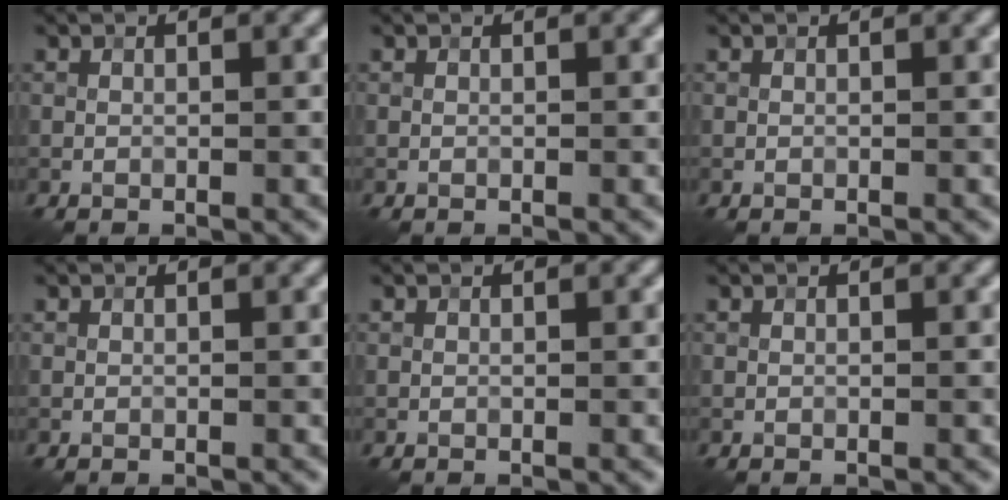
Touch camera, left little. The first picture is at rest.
{"total": 0.0}
{"total": 0.0}
{"total": 0.0}
{"total": 0.0}
{"total": 0.0}